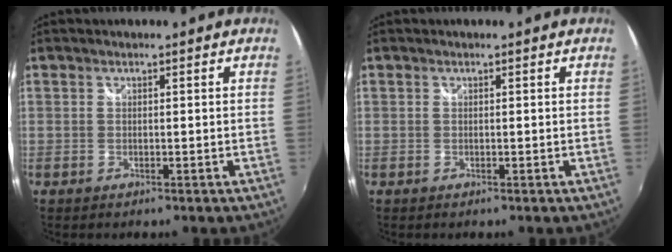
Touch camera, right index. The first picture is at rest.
{"total": 0.0}